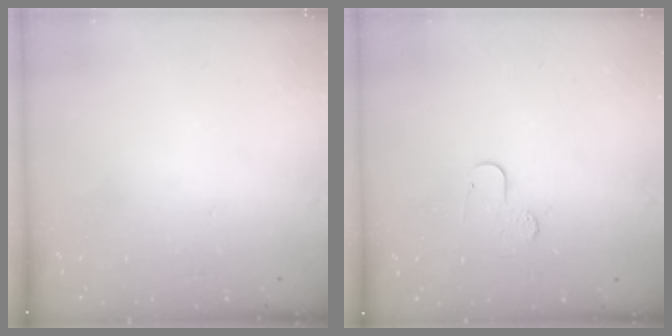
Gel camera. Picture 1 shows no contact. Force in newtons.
{"total": 5.2, "press": 5.1, "slide": 0.5}